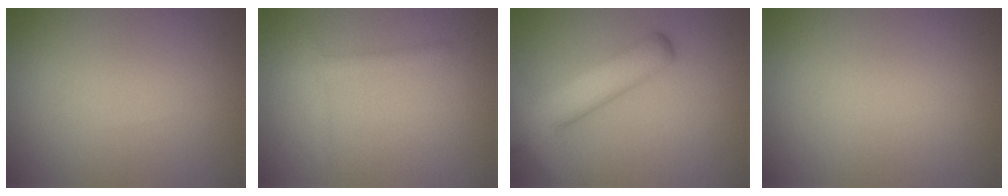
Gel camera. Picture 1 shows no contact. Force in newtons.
{"total": 1.5, "press": 1.5, "slide": 0.1}
{"total": 6.9, "press": 6.9, "slide": 0.4}
{"total": 0.0}